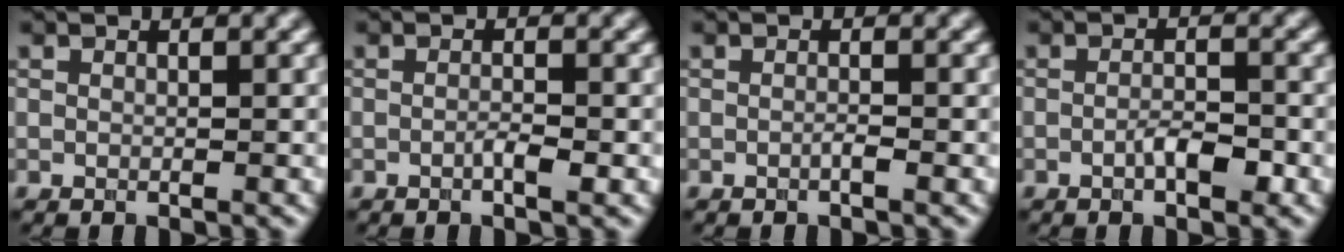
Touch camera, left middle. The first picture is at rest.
{"total": 1.4, "force": [-0.5, 0.2, 1.3], "torque": [-0.023, -0.002, -0.011]}
{"total": 0.7, "force": [-0.4, 0.1, 0.6], "torque": [-0.010, 0.000, -0.008]}
{"total": 2.3, "force": [-0.9, 0.8, 2.0], "torque": [-0.037, -0.002, -0.017]}